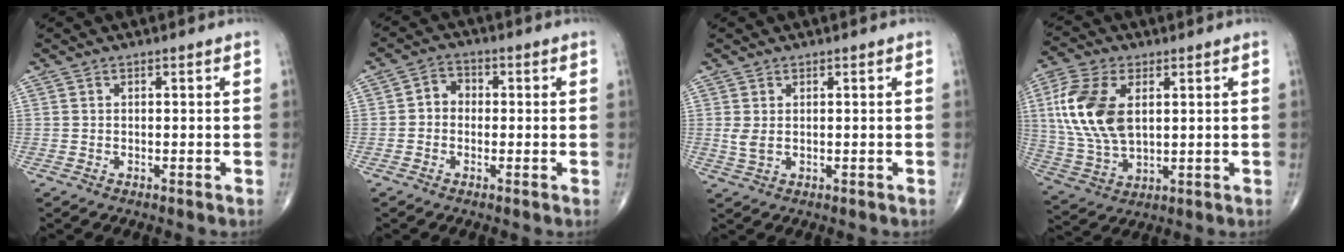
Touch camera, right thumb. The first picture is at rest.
{"total": 3.7, "force": [-0.3, 3.2, 1.9], "torque": [-0.008, 0.017, -0.017]}
{"total": 2.3, "force": [0.4, 1.2, 2.0], "torque": [-0.048, 0.000, 0.014]}
{"total": 15.4, "force": [3.2, 8.8, 12.2], "torque": [-0.255, -0.009, 0.065]}